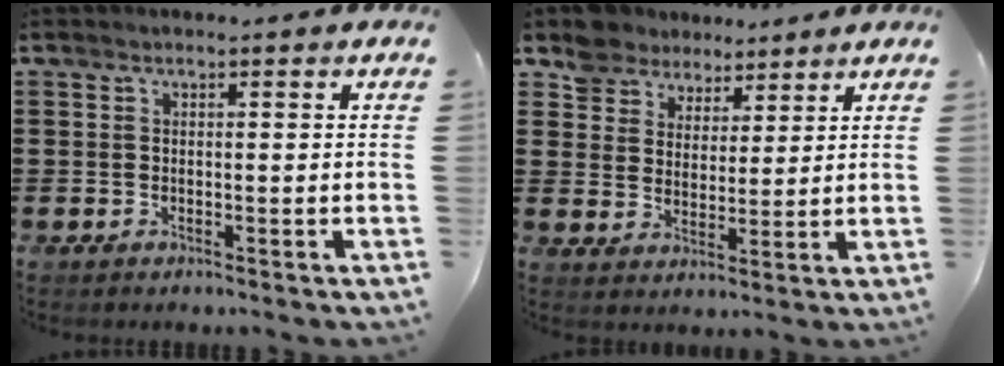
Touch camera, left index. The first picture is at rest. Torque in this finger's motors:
{"motor_torque": [-1.11, 1.02, -0.58, -0.21]}